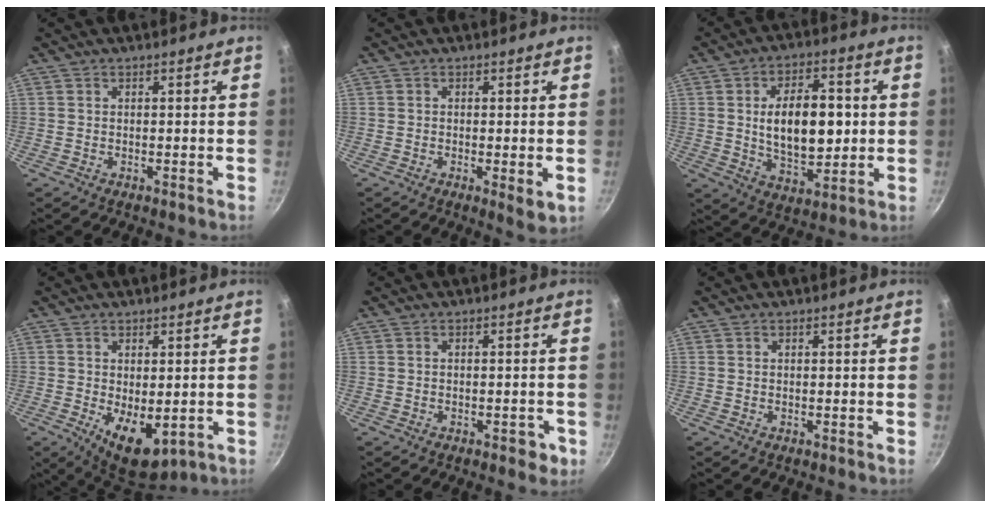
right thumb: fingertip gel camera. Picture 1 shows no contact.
{"total": 3.4, "force": [-0.7, 0.9, 3.3], "torque": [-0.053, -0.012, -0.012]}
{"total": 14.7, "force": [1.2, 8.0, 12.3], "torque": [-0.165, -0.002, 0.024]}
{"total": 9.6, "force": [-2.3, 4.9, 7.9], "torque": [-0.107, -0.013, -0.014]}
{"total": 2.7, "force": [-1.3, 1.4, 1.9], "torque": [-0.016, 0.006, -0.015]}
{"total": 0.0}